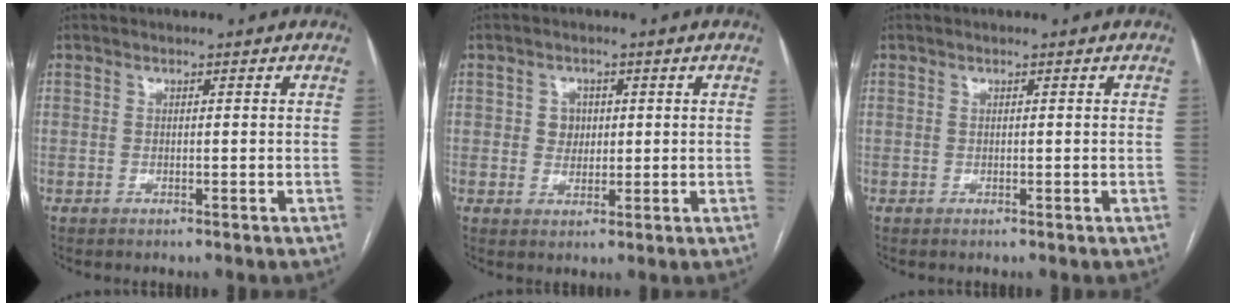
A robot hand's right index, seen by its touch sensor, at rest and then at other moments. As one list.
[{"total": 3.0, "force": [0.6, 2.7, 1.2], "torque": [-0.012, 0.005, 0.010]}, {"total": 0.0}]